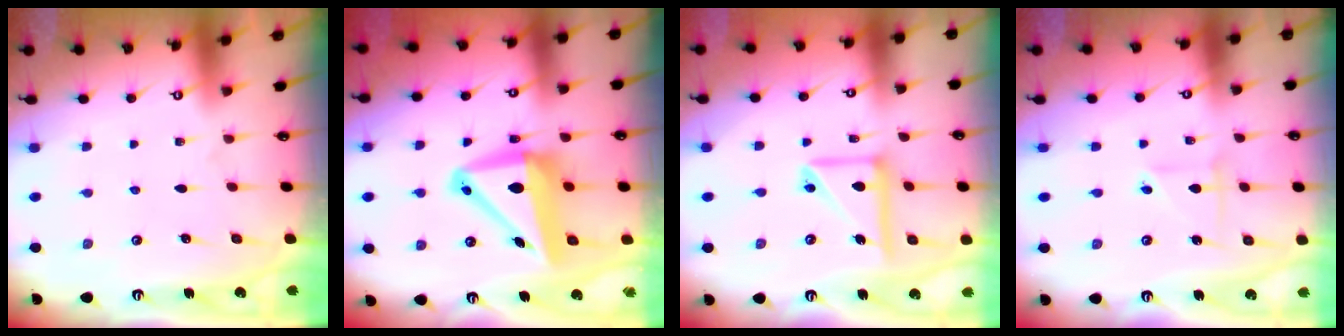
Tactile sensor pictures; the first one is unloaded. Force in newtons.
{"total": 12.6, "press": 12.3, "slide": 2.8}
{"total": 14.1, "press": 13.9, "slide": 2.3}
{"total": 2.5, "press": 2.5, "slide": 0.1}